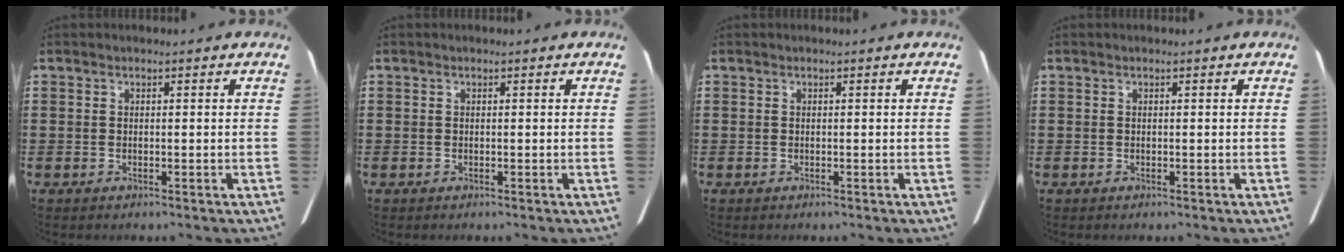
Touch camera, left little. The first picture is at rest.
{"total": 0.0}
{"total": 0.0}
{"total": 0.0}